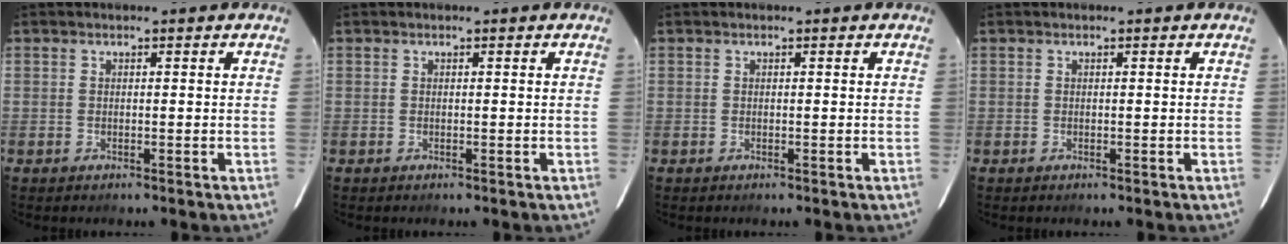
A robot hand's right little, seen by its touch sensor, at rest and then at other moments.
{"total": 0.0}
{"total": 0.0}
{"total": 0.0}